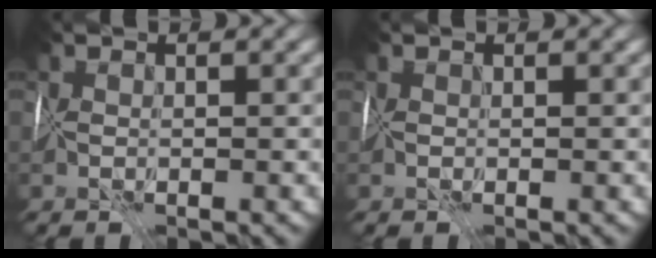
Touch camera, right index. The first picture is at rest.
{"total": 0.0}